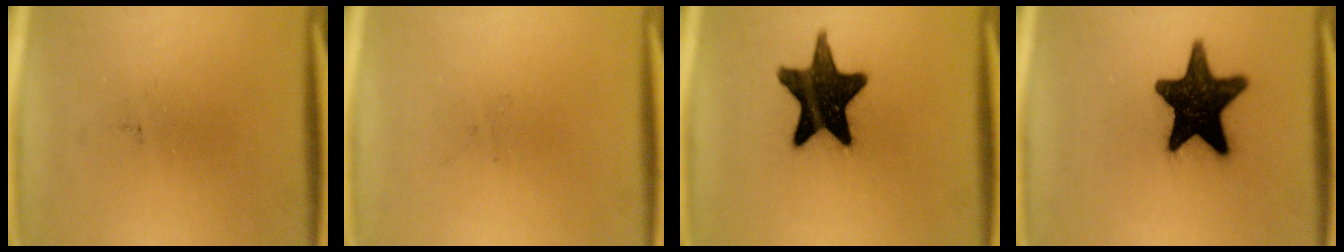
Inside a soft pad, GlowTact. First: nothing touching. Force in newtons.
{"total": 0.0}
{"total": 16.6}
{"total": 16.6}